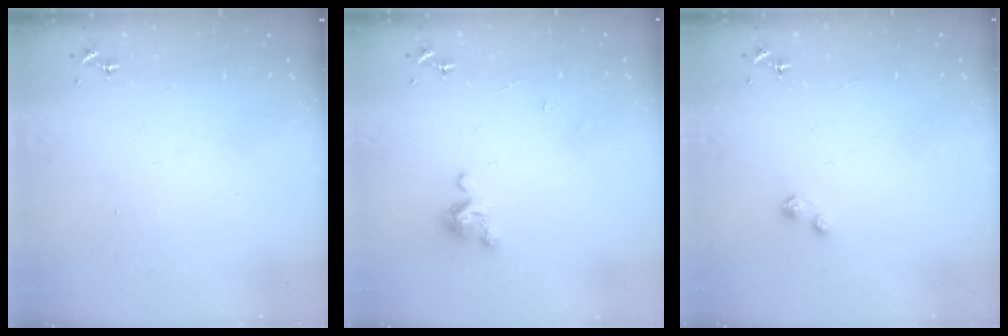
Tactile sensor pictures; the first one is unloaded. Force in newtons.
{"total": 5.0, "press": 5.0, "slide": 0.3}
{"total": 2.2, "press": 2.2, "slide": 0.3}